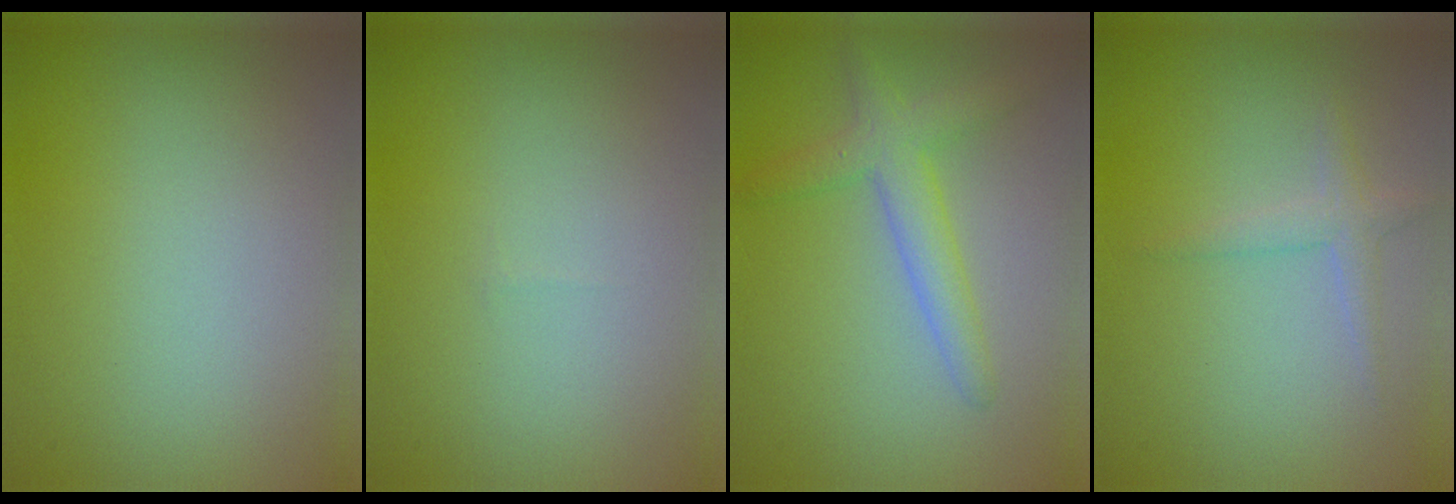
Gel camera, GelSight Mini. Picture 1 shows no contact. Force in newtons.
{"total": 0.0}
{"total": 3.4, "press": 3.4, "slide": 0.1}
{"total": 1.6, "press": 1.6, "slide": 0.0}